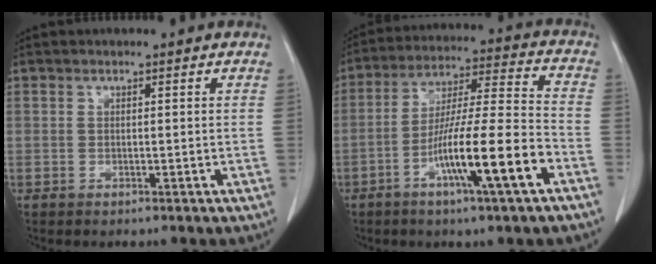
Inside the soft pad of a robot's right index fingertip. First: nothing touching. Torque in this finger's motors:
{"motor_torque": [1.70, -0.44, 0.86, 0.21]}